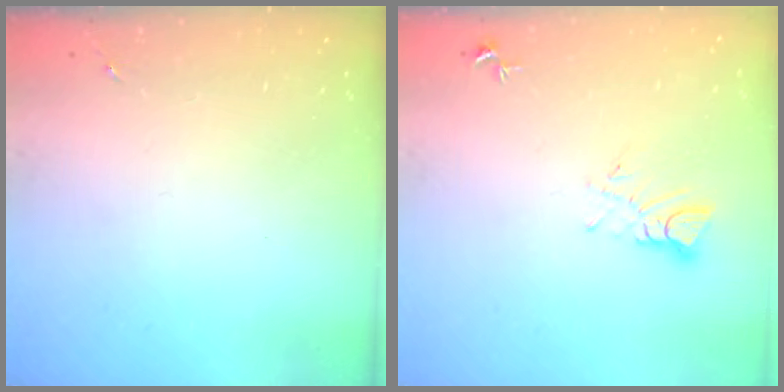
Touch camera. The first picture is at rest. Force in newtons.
{"total": 4.4, "press": 4.4, "slide": 0.3}